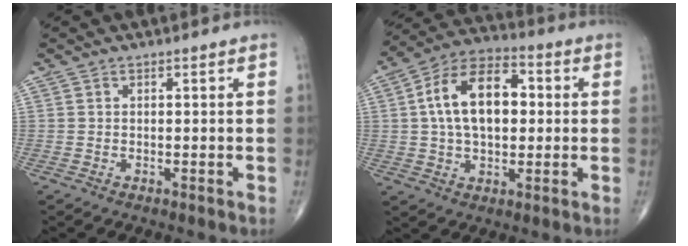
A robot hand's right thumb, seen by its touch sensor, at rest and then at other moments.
{"total": 15.5, "force": [1.9, 9.1, 12.3], "torque": [-0.200, 0.024, 0.024]}